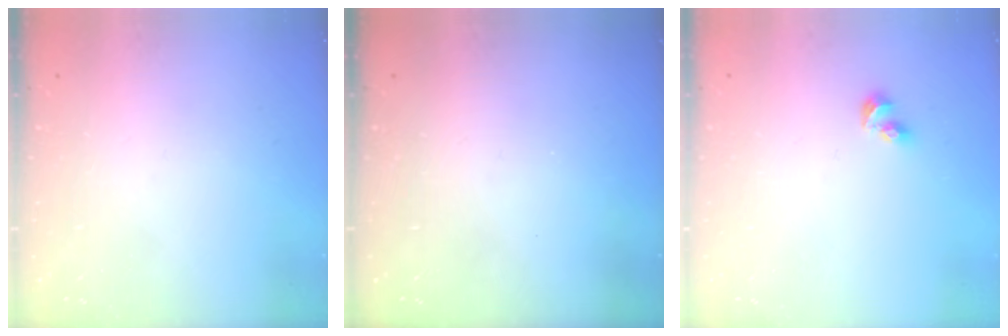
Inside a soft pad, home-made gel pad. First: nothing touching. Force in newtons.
{"total": 0.0}
{"total": 3.7, "press": 3.7, "slide": 0.4}